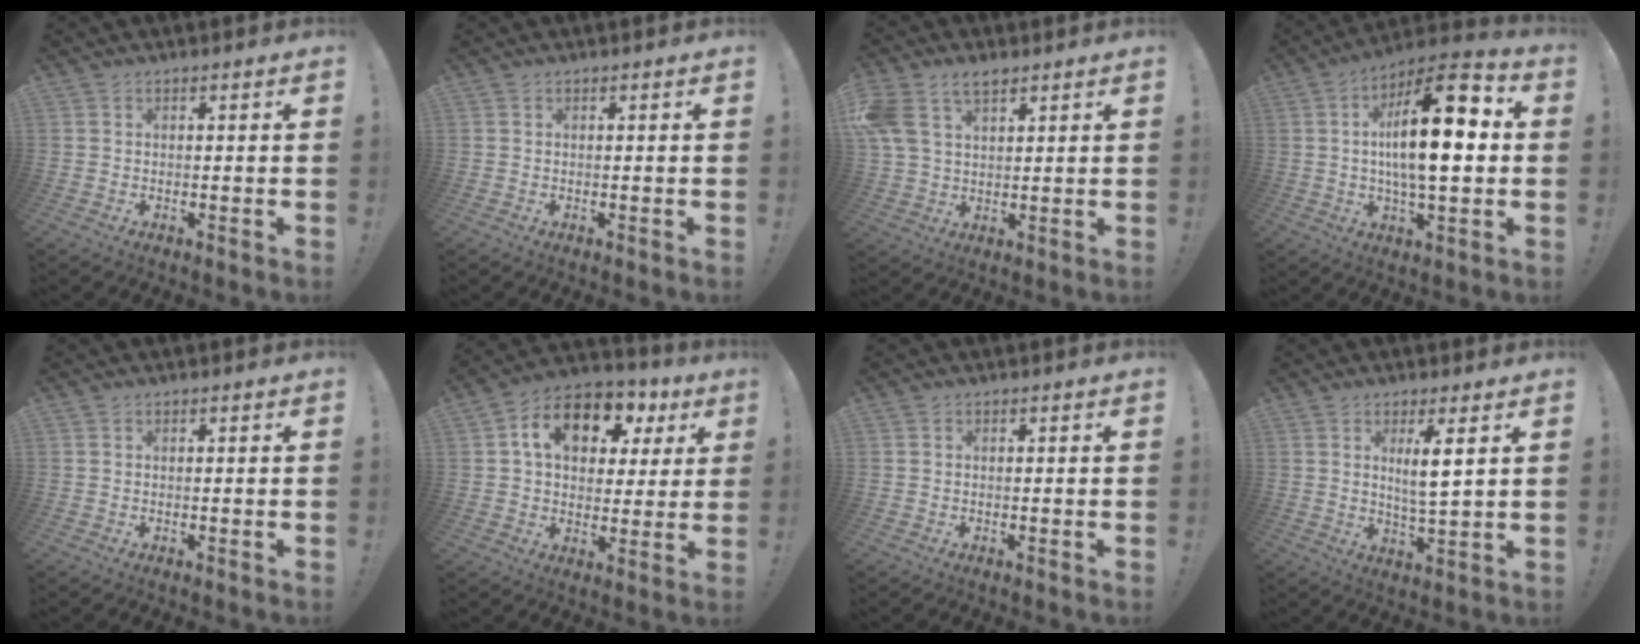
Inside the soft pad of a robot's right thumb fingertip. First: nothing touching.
{"total": 0.0}
{"total": 8.9, "force": [5.3, 5.3, 4.8], "torque": [-0.096, -0.012, 0.105]}
{"total": 19.9, "force": [2.0, 7.3, 18.5], "torque": [-0.304, -0.004, 0.018]}
{"total": 0.0}
{"total": 14.9, "force": [5.7, 10.2, 9.4], "torque": [-0.146, -0.010, 0.101]}
{"total": 0.0}
{"total": 6.7, "force": [2.7, 0.8, 6.0], "torque": [-0.102, -0.012, 0.042]}